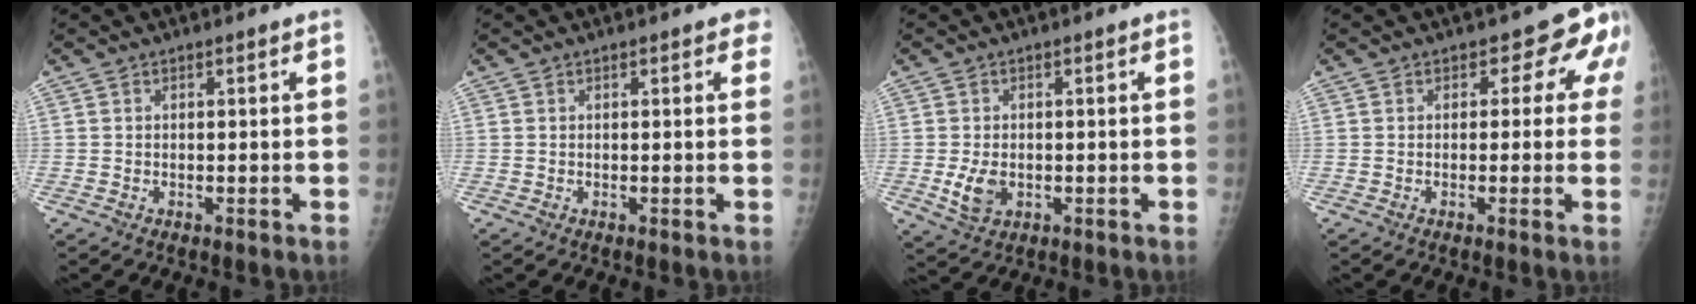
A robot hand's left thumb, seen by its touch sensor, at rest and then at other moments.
{"total": 2.0, "force": [1.1, 0.9, 1.4], "torque": [-0.005, 0.000, 0.010]}
{"total": 4.5, "force": [-0.8, 3.1, 3.3], "torque": [-0.060, -0.007, -0.008]}
{"total": 5.5, "force": [2.3, 4.0, 3.0], "torque": [0.006, -0.002, 0.009]}